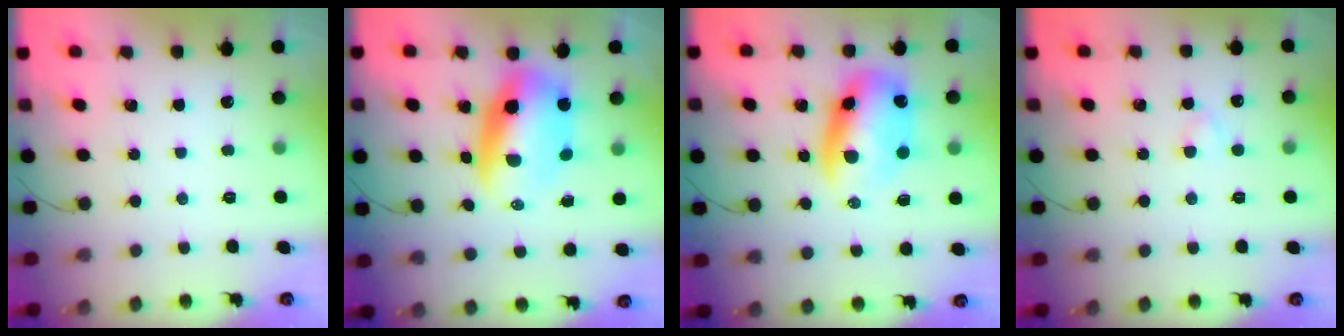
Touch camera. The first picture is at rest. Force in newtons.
{"total": 10.9, "press": 10.4, "slide": 3.0}
{"total": 11.8, "press": 11.5, "slide": 2.6}
{"total": 2.0, "press": 1.8, "slide": 0.9}